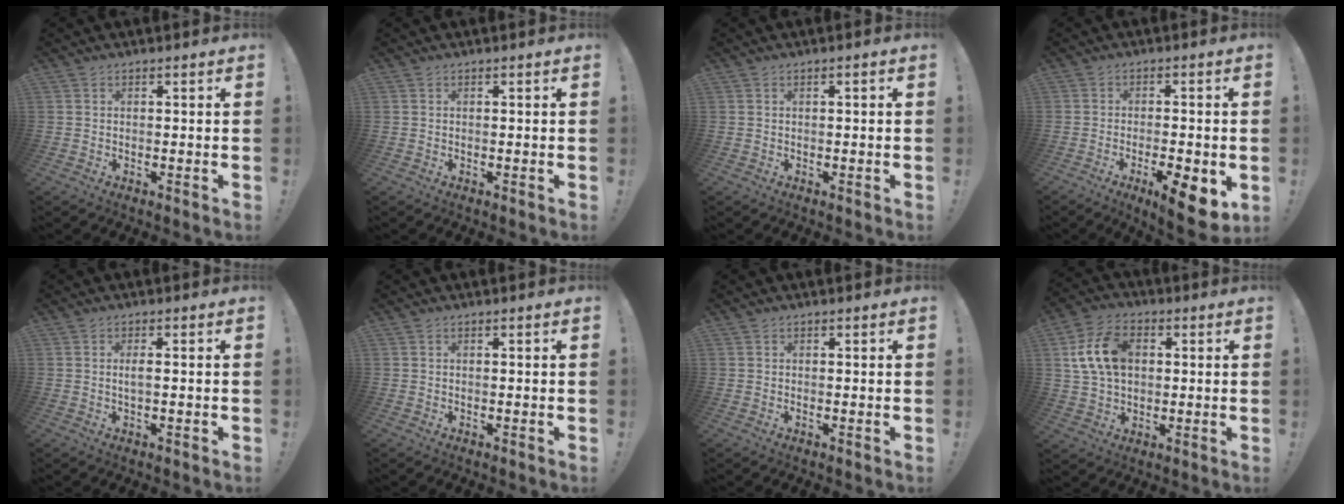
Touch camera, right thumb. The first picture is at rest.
{"total": 0.0}
{"total": 0.5, "force": [-0.2, -0.1, 0.5], "torque": [-0.009, -0.001, -0.004]}
{"total": 9.9, "force": [-4.1, 2.4, 8.6], "torque": [-0.121, 0.013, -0.060]}
{"total": 2.1, "force": [-0.1, 0.3, 2.1], "torque": [-0.036, 0.000, -0.006]}
{"total": 0.0}
{"total": 0.0}
{"total": 14.1, "force": [3.0, 9.8, 9.7], "torque": [-0.176, 0.008, 0.060]}